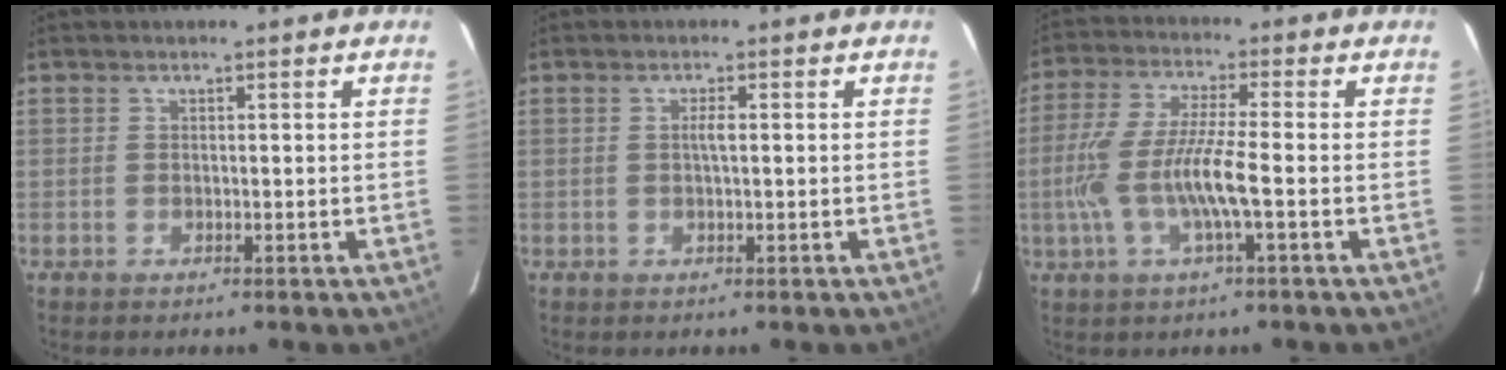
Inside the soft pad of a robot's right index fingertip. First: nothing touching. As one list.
[{"total": 1.5, "force": [0.1, 0.2, 1.4], "torque": [-0.027, 0.002, 0.000]}, {"total": 11.7, "force": [-2.6, 1.1, 11.3], "torque": [-0.234, -0.005, -0.047]}]